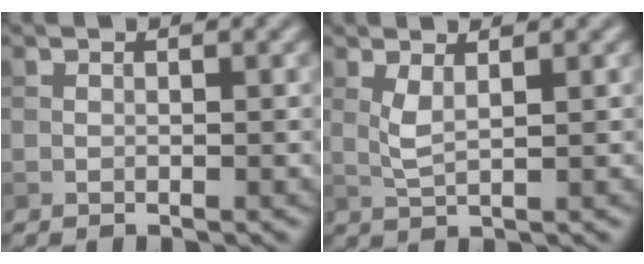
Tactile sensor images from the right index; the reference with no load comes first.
{"total": 1.8, "force": [0.8, 0.5, 1.6], "torque": [-0.040, -0.002, 0.019]}